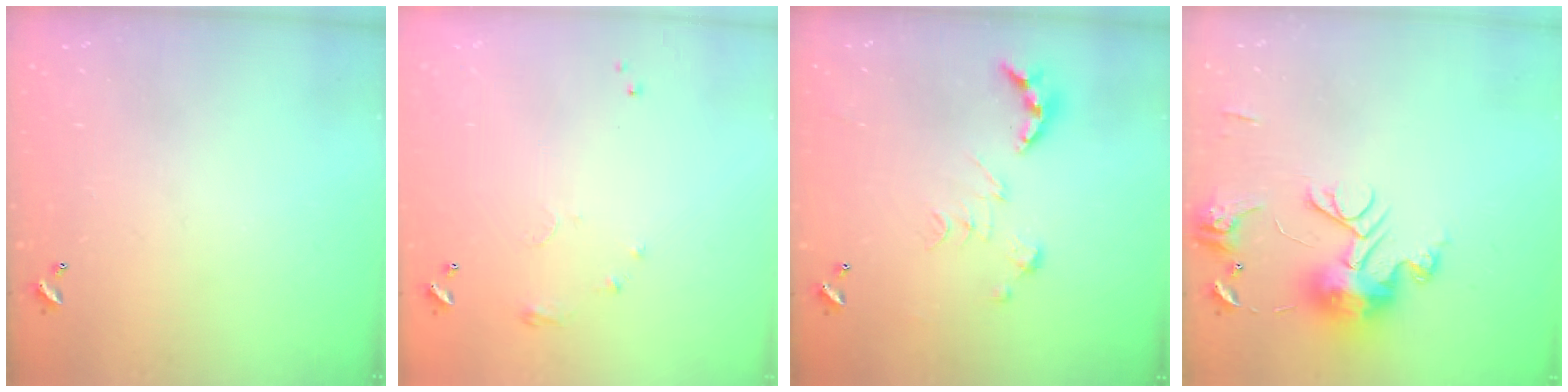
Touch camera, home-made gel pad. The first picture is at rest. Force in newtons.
{"total": 6.3, "press": 6.3, "slide": 0.9}
{"total": 0.8, "press": 0.8, "slide": 0.3}
{"total": 13.5, "press": 13.5, "slide": 1.0}